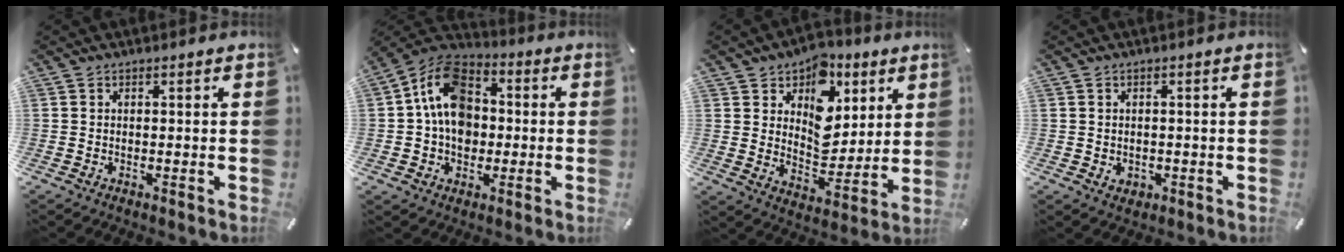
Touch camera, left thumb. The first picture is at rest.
{"total": 13.5, "force": [-0.3, 10.9, 8.0], "torque": [-0.152, 0.018, -0.007]}
{"total": 12.9, "force": [5.1, 10.3, 5.9], "torque": [-0.075, -0.043, 0.094]}
{"total": 1.9, "force": [-0.3, 1.7, 0.7], "torque": [-0.015, 0.004, -0.007]}